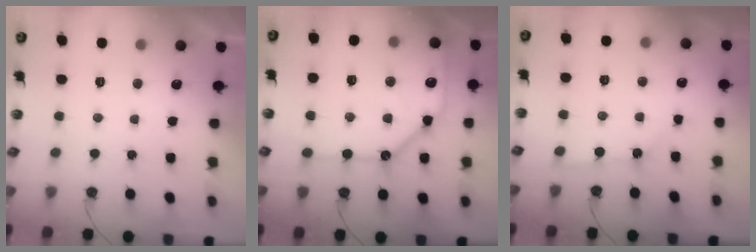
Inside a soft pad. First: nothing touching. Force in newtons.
{"total": 20.0, "press": 19.9, "slide": 2.3}
{"total": 1.5, "press": 1.5, "slide": 0.2}